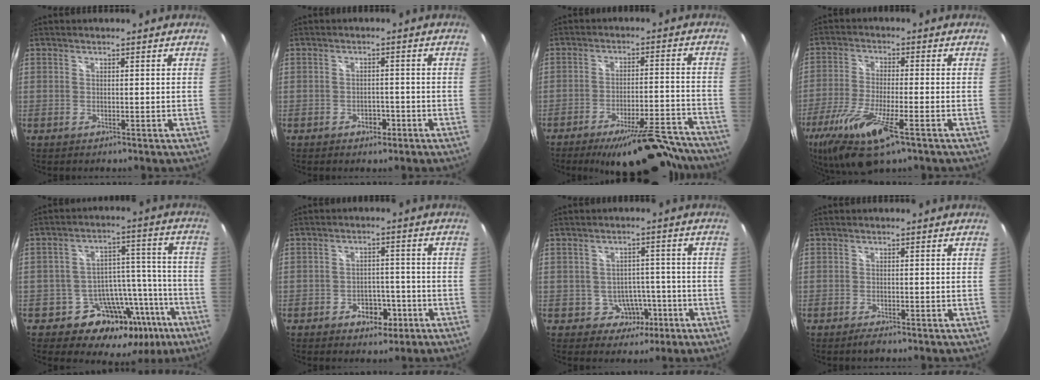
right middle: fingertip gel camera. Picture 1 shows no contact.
{"total": 2.7, "force": [-1.6, 1.9, 1.1], "torque": [-0.023, 0.000, -0.022]}
{"total": 17.5, "force": [-15.3, 3.7, 7.7], "torque": [-0.119, -0.003, -0.202]}
{"total": 14.7, "force": [-8.2, 3.4, 11.8], "torque": [-0.250, -0.047, -0.153]}
{"total": 17.8, "force": [-10.6, 12.1, 7.6], "torque": [-0.116, 0.045, -0.128]}
{"total": 5.7, "force": [-3.2, 3.9, 2.8], "torque": [-0.053, 0.007, -0.035]}
{"total": 5.6, "force": [-2.4, 4.8, 1.4], "torque": [-0.036, 0.019, -0.017]}
{"total": 1.7, "force": [-1.3, 0.3, 1.0], "torque": [-0.020, -0.004, -0.023]}